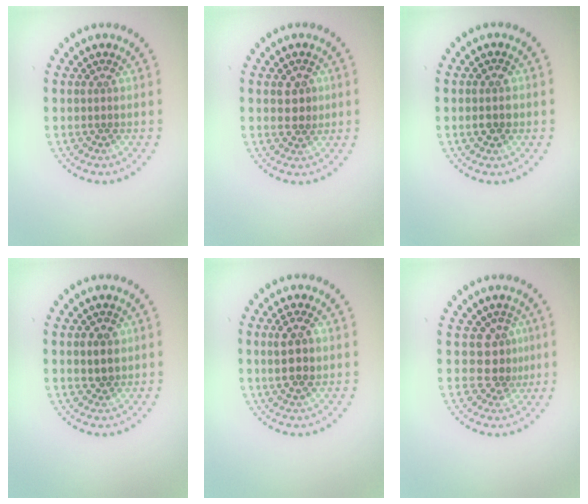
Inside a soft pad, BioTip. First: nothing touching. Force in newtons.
{"total": 2.2, "press": 2.2, "slide": 0.3}
{"total": 1.8, "press": 1.8, "slide": 0.1}
{"total": 2.3, "press": 2.1, "slide": 0.8}
{"total": 3.0, "press": 2.9, "slide": 0.6}
{"total": 2.4, "press": 1.8, "slide": 1.6}